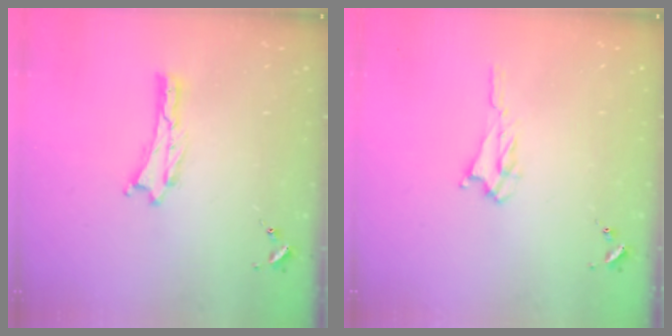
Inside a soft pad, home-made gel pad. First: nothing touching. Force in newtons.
{"total": 2.5, "press": 2.5, "slide": 0.3}